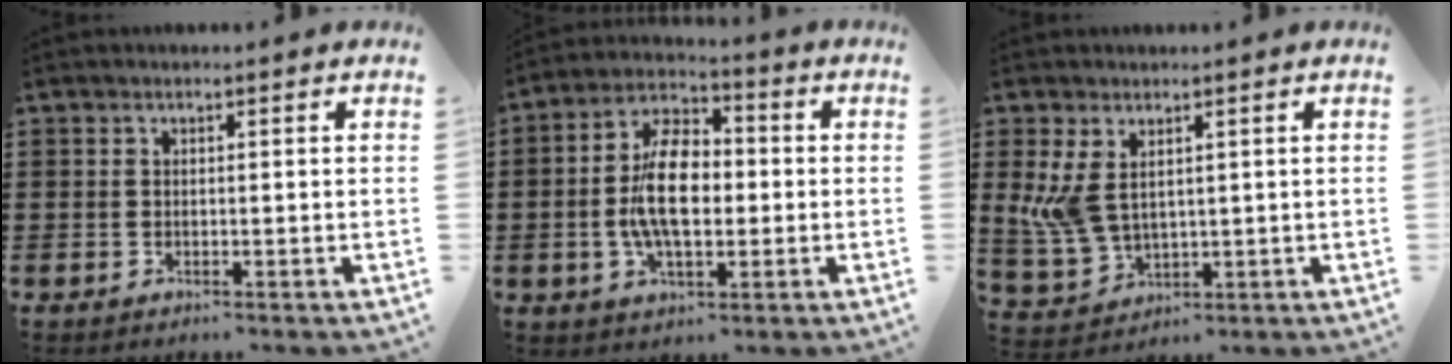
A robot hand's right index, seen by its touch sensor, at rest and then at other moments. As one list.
[{"total": 10.2, "force": [-0.8, 5.3, 8.7], "torque": [-0.175, 0.007, -0.019]}, {"total": 5.6, "force": [1.6, 3.5, 4.0], "torque": [-0.113, -0.002, 0.025]}]